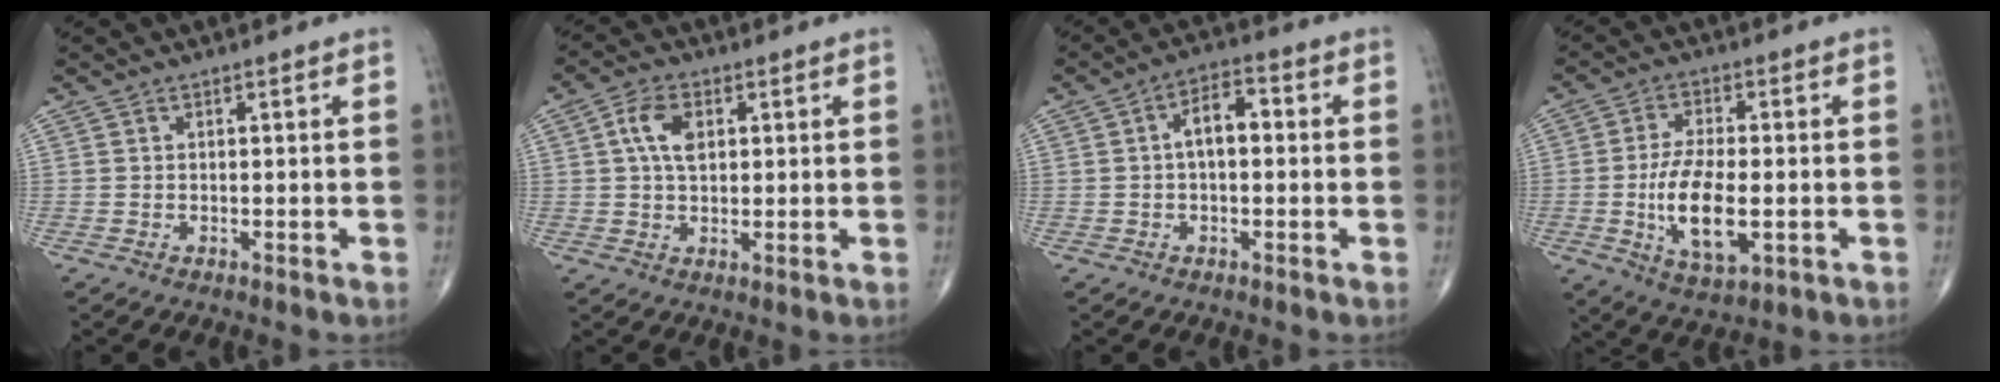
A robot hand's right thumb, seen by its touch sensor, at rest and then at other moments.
{"total": 6.2, "force": [1.6, 3.8, 4.7], "torque": [-0.084, 0.004, 0.026]}
{"total": 6.1, "force": [0.3, 3.2, 5.2], "torque": [-0.076, 0.024, -0.005]}
{"total": 11.7, "force": [-2.0, 5.2, 10.4], "torque": [-0.190, -0.005, -0.031]}